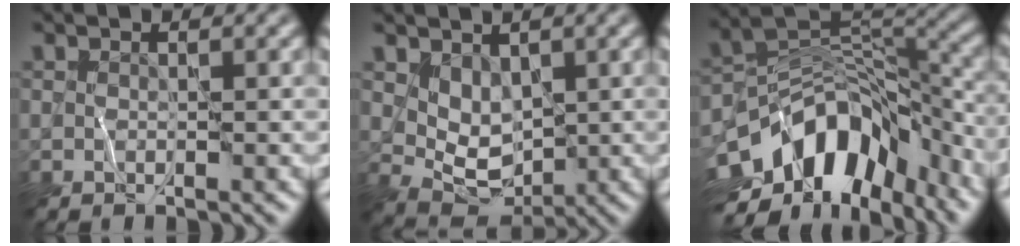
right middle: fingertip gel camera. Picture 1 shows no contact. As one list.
[{"total": 3.8, "force": [1.4, 2.6, 2.5], "torque": [-0.045, -0.015, 0.033]}, {"total": 12.7, "force": [-5.8, 8.0, 8.0], "torque": [-0.132, 0.008, -0.109]}]